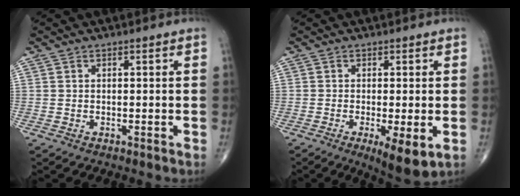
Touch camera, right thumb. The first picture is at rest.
{"total": 7.1, "force": [-2.1, 1.9, 6.5], "torque": [-0.102, -0.021, -0.031]}